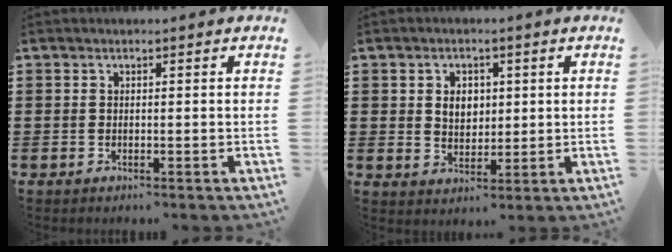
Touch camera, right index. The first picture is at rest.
{"total": 3.8, "force": [0.7, 2.8, 2.4], "torque": [-0.047, 0.008, 0.010]}